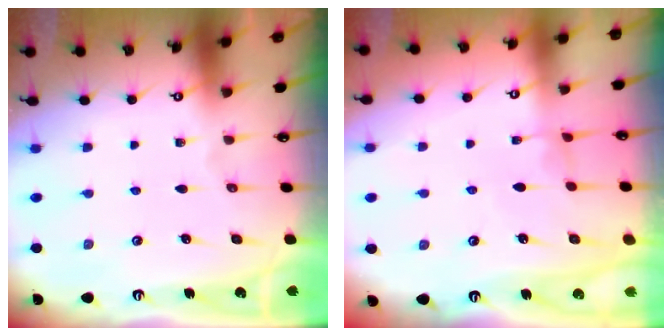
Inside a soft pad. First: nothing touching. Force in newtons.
{"total": 1.6, "press": 1.5, "slide": 0.5}